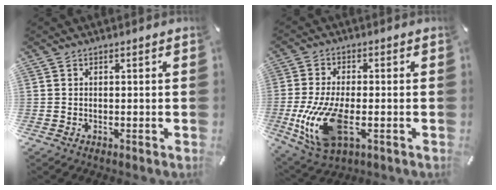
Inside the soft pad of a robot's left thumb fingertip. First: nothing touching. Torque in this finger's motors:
{"motor_torque": [0.59, 0.64, 0.45, 0.16, 0.26]}